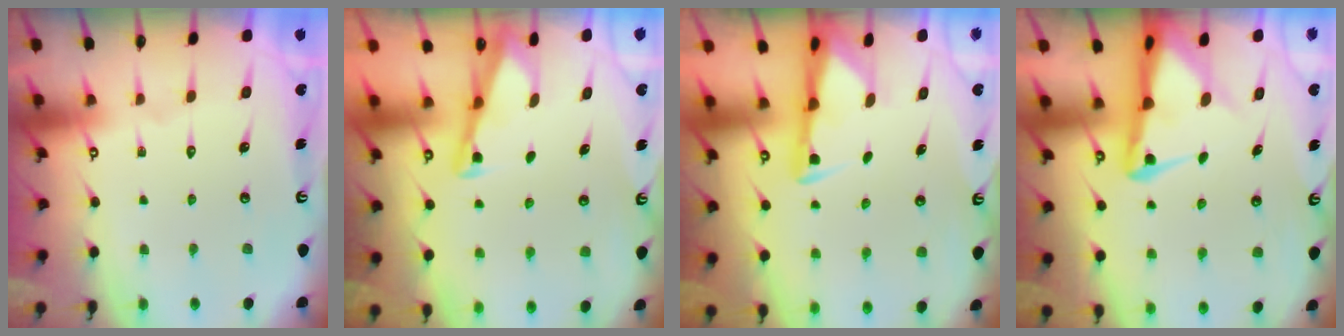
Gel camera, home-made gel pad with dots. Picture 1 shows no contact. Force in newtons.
{"total": 3.0, "press": 2.9, "slide": 0.4}
{"total": 3.0, "press": 2.9, "slide": 0.6}
{"total": 4.8, "press": 4.6, "slide": 1.2}